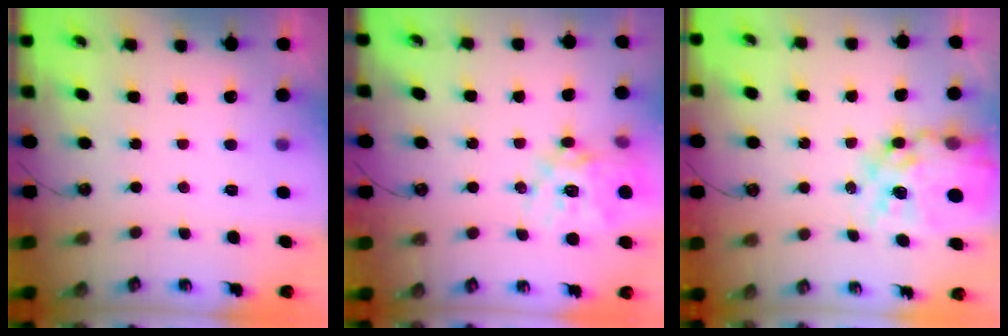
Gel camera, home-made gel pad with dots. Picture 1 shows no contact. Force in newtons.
{"total": 17.6, "press": 17.5, "slide": 1.9}
{"total": 20.4, "press": 20.3, "slide": 2.1}